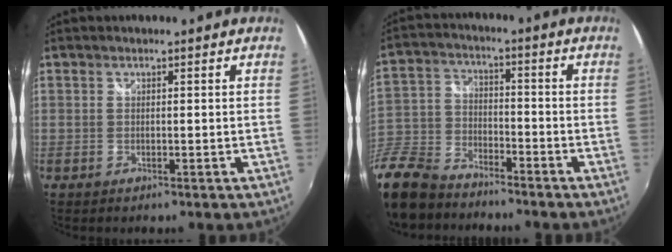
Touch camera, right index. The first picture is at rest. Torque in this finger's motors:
{"motor_torque": [-1.06, -1.08, -1.05, -0.21]}